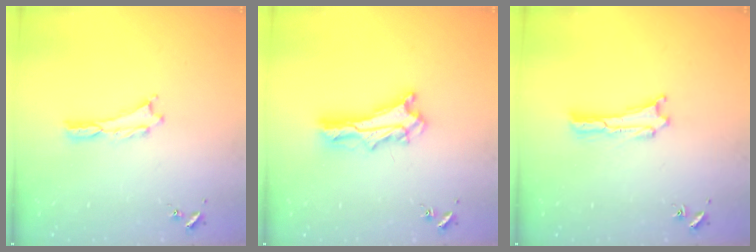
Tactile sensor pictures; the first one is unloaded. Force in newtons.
{"total": 6.8, "press": 6.8, "slide": 0.6}
{"total": 0.0}